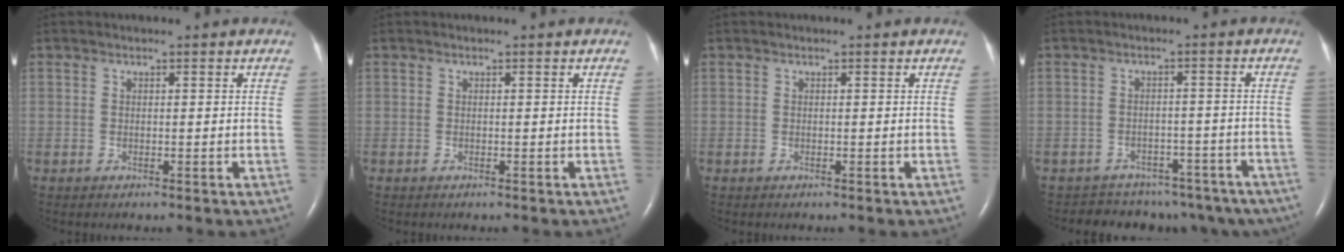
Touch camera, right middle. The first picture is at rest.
{"total": 0.0}
{"total": 0.0}
{"total": 13.0, "force": [-10.8, 6.9, 2.2], "torque": [-0.024, 0.031, -0.114]}